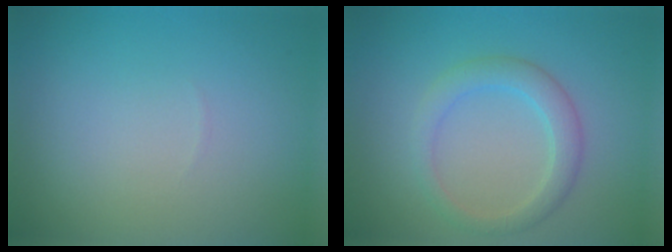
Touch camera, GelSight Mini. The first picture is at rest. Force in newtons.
{"total": 2.9, "press": 2.9, "slide": 0.1}